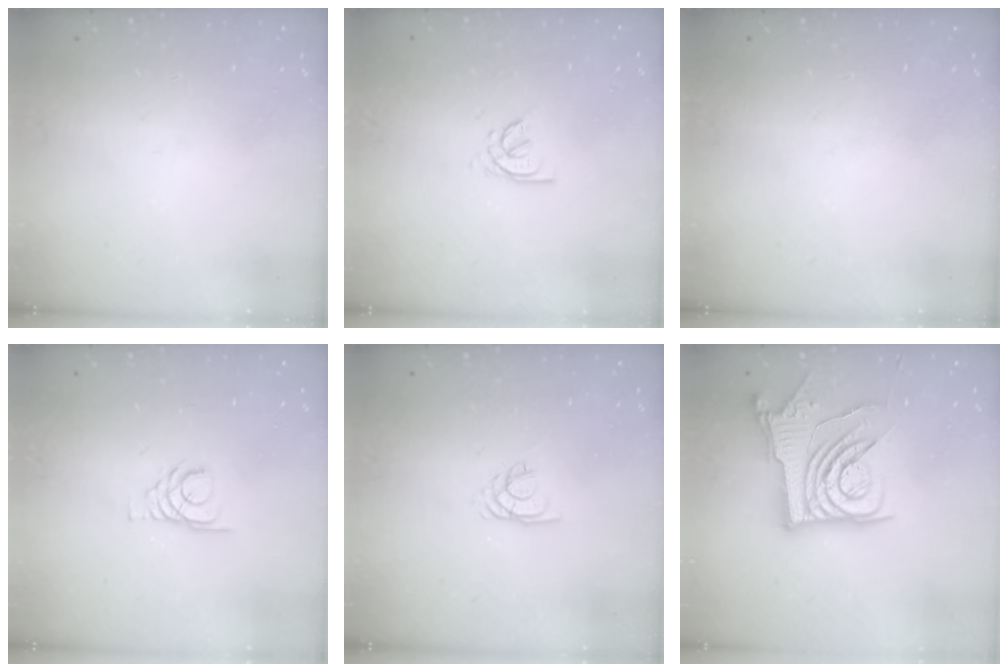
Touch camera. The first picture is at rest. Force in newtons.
{"total": 2.1, "press": 2.0, "slide": 0.6}
{"total": 0.0}
{"total": 3.5, "press": 3.5, "slide": 0.3}
{"total": 2.2, "press": 2.2, "slide": 0.3}
{"total": 14.4, "press": 14.3, "slide": 1.7}